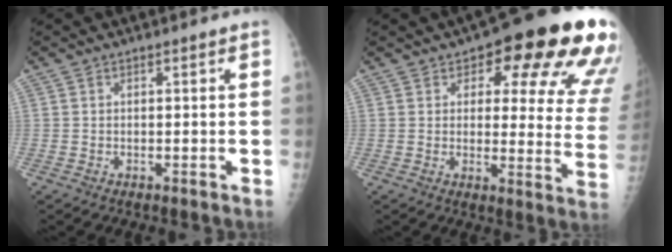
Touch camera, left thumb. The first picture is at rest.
{"total": 21.5, "force": [10.7, 8.2, 16.8], "torque": [-0.161, -0.034, 0.121]}